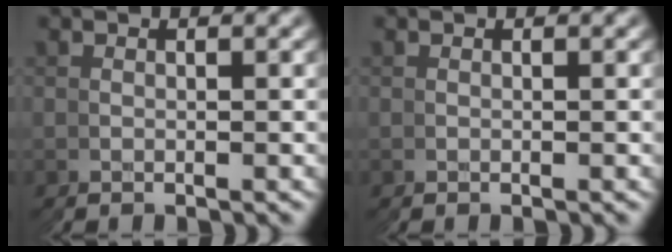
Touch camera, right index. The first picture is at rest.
{"total": 0.0}